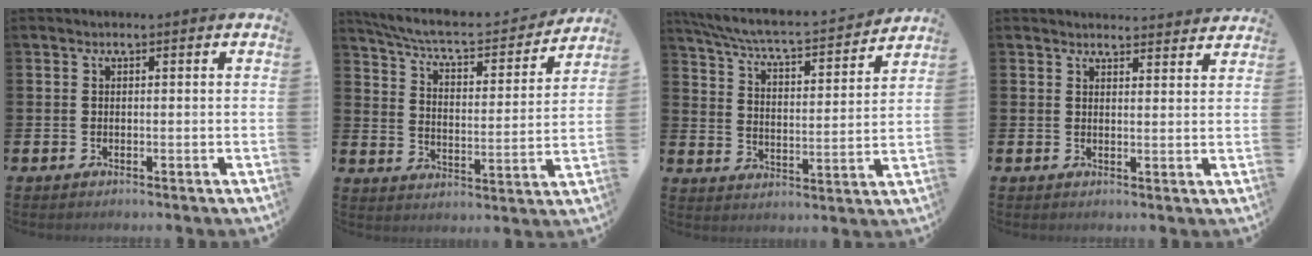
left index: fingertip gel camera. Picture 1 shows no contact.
{"total": 7.0, "force": [6.3, 1.3, 2.6], "torque": [-0.086, -0.046, 0.104]}
{"total": 6.4, "force": [5.9, 0.6, 2.3], "torque": [-0.077, -0.048, 0.096]}
{"total": 2.9, "force": [2.9, 0.3, -0.1], "torque": [0.005, -0.022, 0.051]}